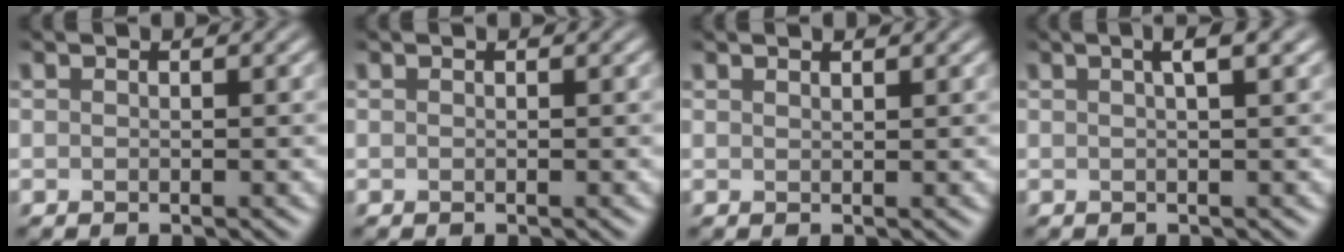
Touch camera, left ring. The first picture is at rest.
{"total": 0.0}
{"total": 0.6, "force": [0.6, 0.0, 0.2], "torque": [-0.005, 0.001, 0.014]}
{"total": 1.8, "force": [0.6, -0.2, 1.6], "torque": [-0.023, 0.010, 0.008]}